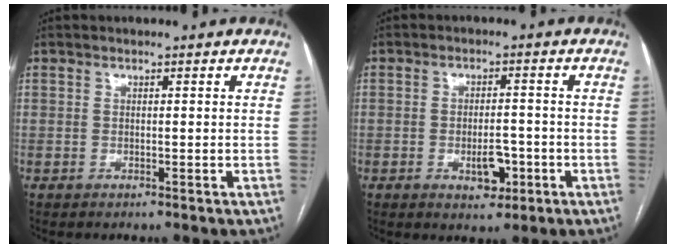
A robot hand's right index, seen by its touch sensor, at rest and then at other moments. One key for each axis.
{"total": 4.6, "fx": -1.7, "fy": 2.3, "fz": 3.6, "tx": -0.055, "ty": 0.001, "tz": -0.019}